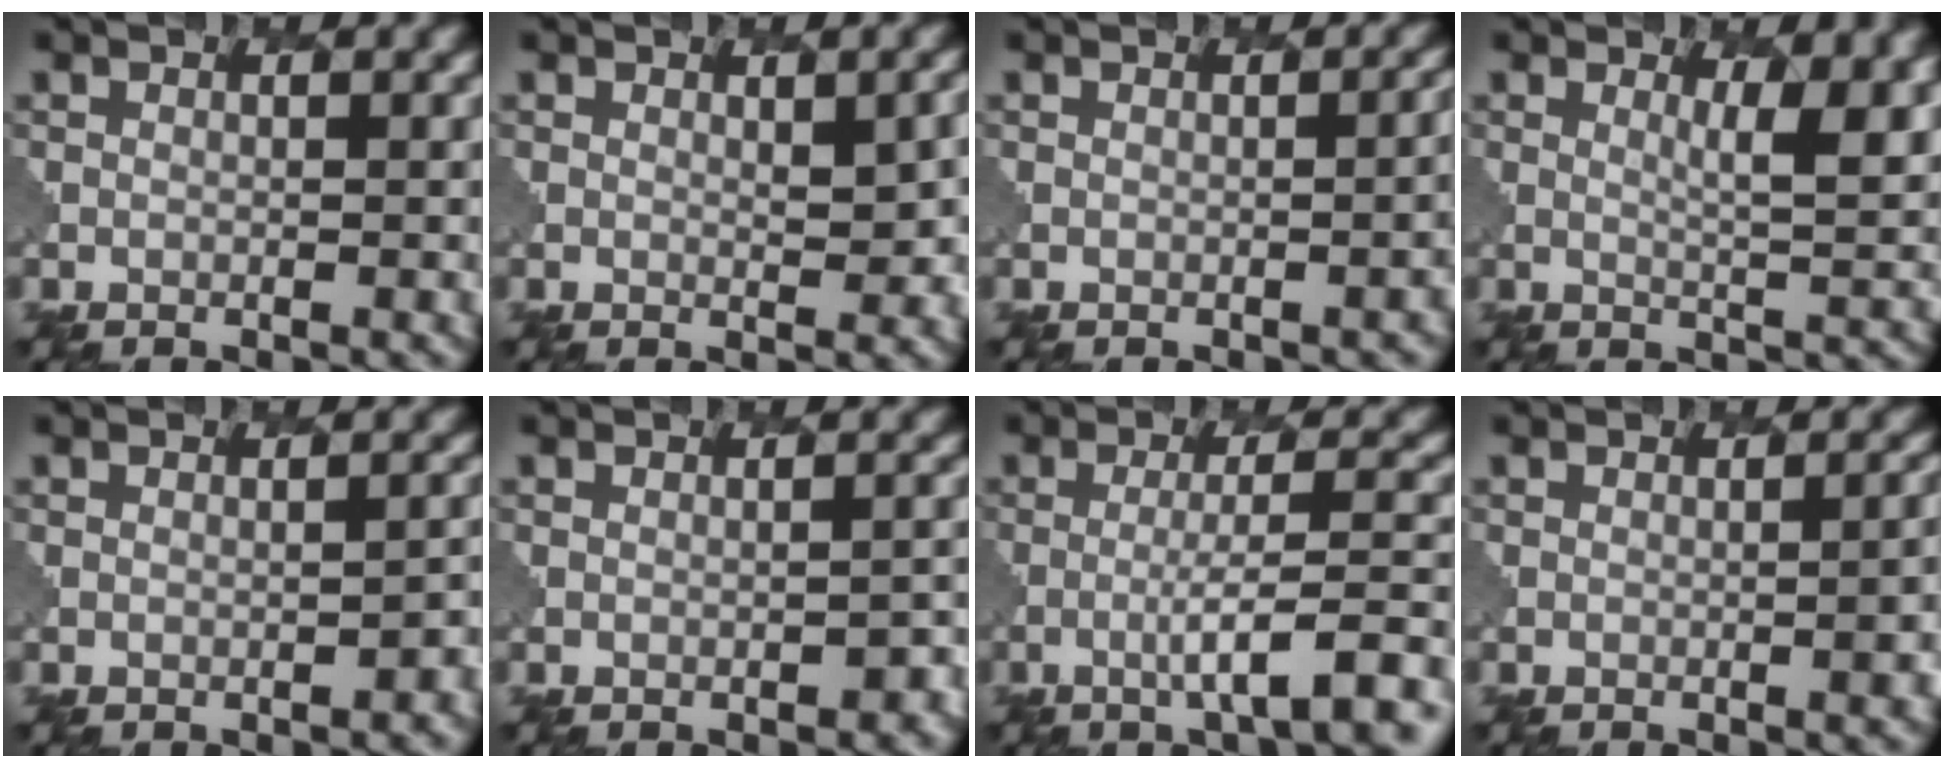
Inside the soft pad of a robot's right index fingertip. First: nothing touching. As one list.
[{"total": 2.6, "force": [0.9, 0.9, 2.3], "torque": [-0.032, -0.002, 0.016]}, {"total": 3.0, "force": [-0.9, 1.2, 2.5], "torque": [-0.009, 0.007, -0.006]}, {"total": 4.5, "force": [1.9, 1.3, 3.9], "torque": [-0.050, -0.003, 0.030]}, {"total": 2.2, "force": [-1.3, 0.7, 1.7], "torque": [-0.015, 0.007, -0.014]}, {"total": 2.0, "force": [-1.3, 0.8, 1.4], "torque": [-0.017, 0.003, -0.011]}, {"total": 6.7, "force": [-2.6, 1.2, 6.1], "torque": [-0.086, 0.012, -0.046]}, {"total": 4.7, "force": [-0.6, 2.1, 4.1], "torque": [-0.013, 0.017, -0.007]}]